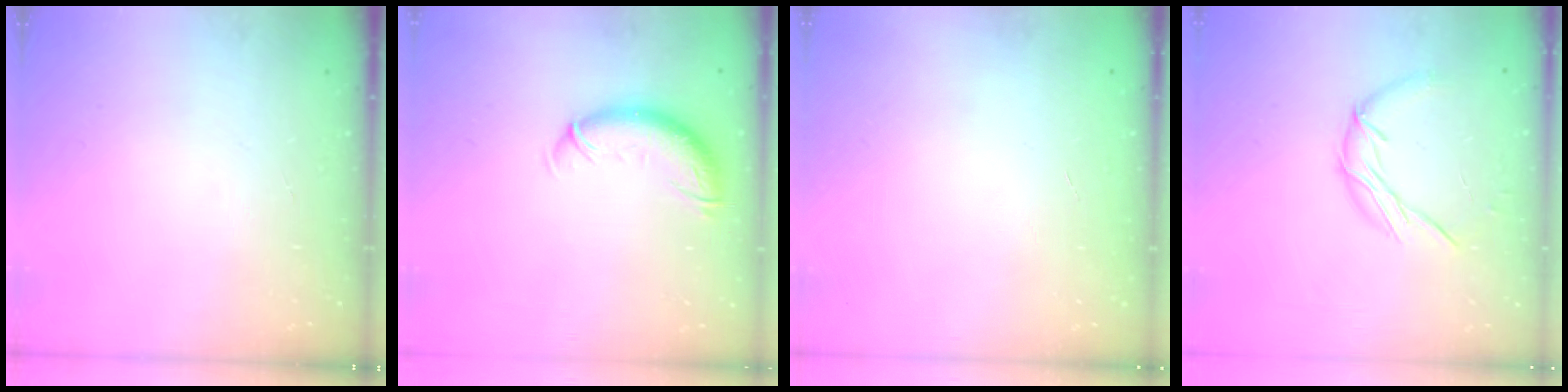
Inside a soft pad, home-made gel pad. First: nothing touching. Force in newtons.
{"total": 10.9, "press": 10.9, "slide": 1.1}
{"total": 0.0}
{"total": 9.4, "press": 9.4, "slide": 0.2}